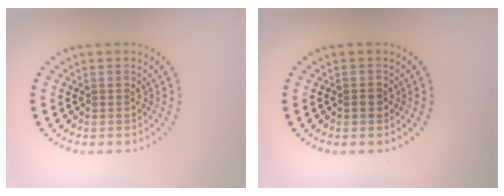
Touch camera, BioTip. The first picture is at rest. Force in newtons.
{"total": 0.9, "press": 0.9, "slide": 0.4}